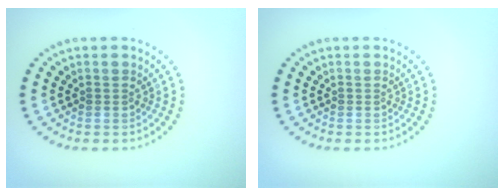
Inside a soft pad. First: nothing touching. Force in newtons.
{"total": 0.0}